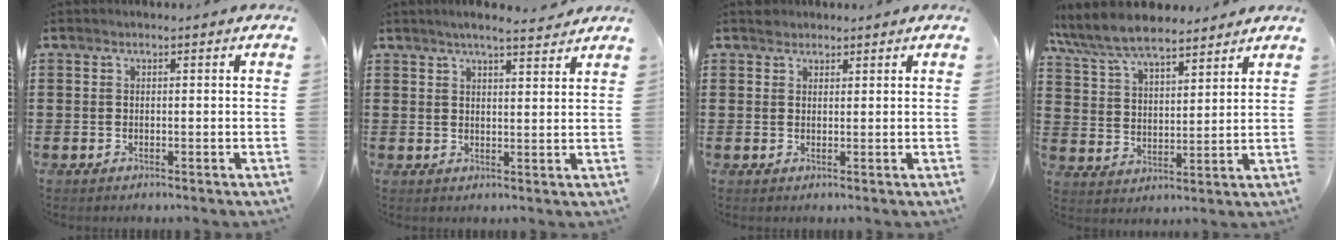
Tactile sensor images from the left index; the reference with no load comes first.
{"total": 3.8, "force": [3.5, 0.1, 1.6], "torque": [-0.040, -0.006, 0.063]}
{"total": 1.7, "force": [1.4, 0.9, 0.0], "torque": [-0.004, 0.004, 0.029]}
{"total": 8.0, "force": [7.2, 1.8, 2.9], "torque": [-0.086, -0.024, 0.130]}